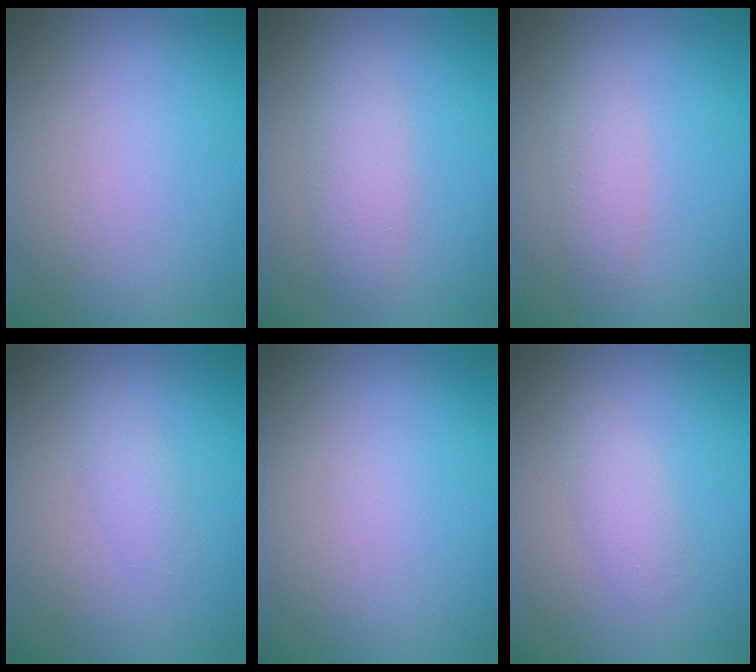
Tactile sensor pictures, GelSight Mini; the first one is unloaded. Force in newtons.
{"total": 2.4, "press": 2.4, "slide": 0.1}
{"total": 1.6, "press": 1.6, "slide": 0.2}
{"total": 1.3, "press": 1.3, "slide": 0.1}
{"total": 0.0}
{"total": 2.4, "press": 2.4, "slide": 0.2}